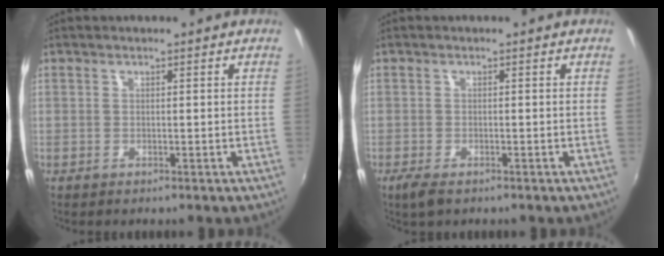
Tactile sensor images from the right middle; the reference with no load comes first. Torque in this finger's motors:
{"motor_torque": [0.66, -0.67, 0.16, 0.04]}